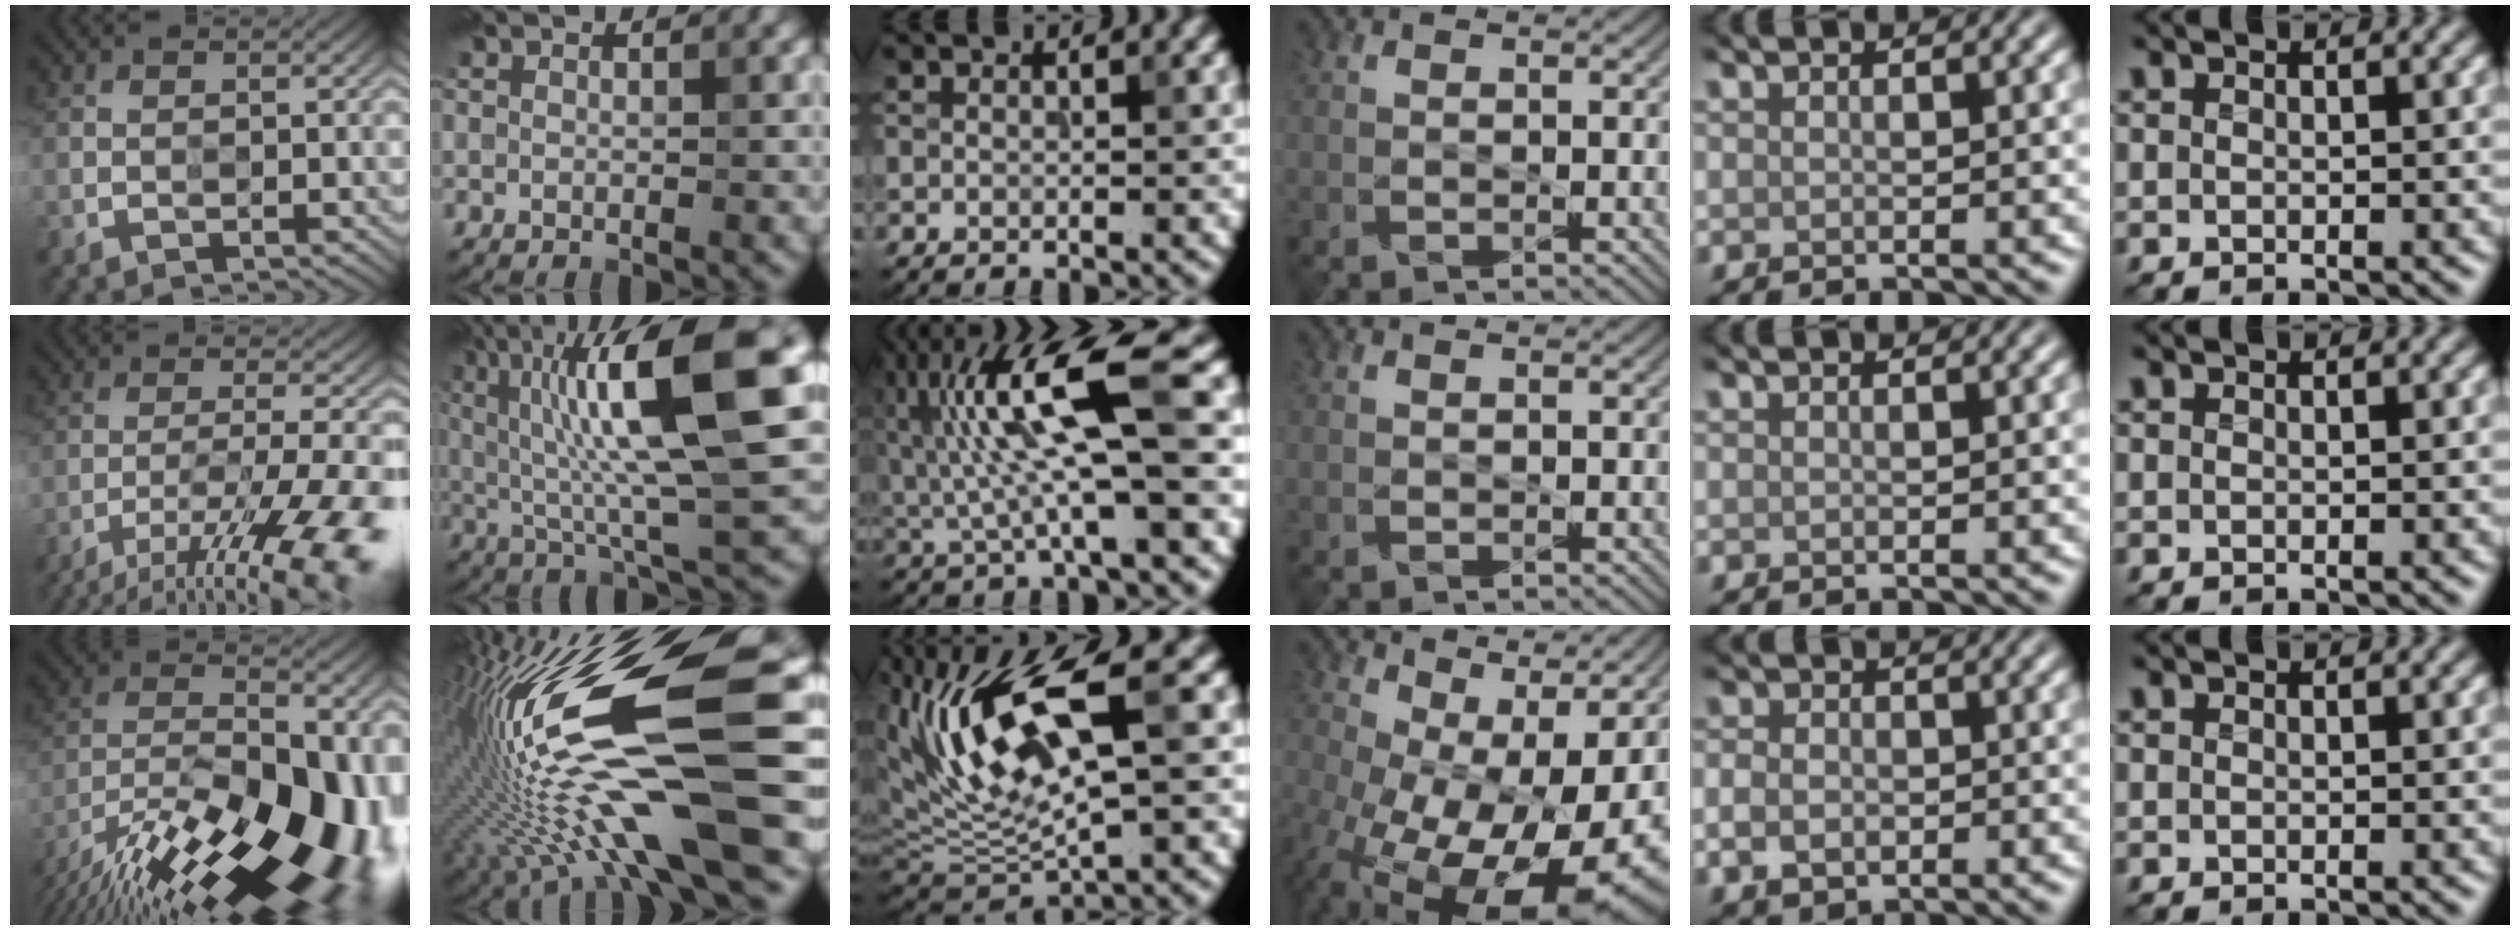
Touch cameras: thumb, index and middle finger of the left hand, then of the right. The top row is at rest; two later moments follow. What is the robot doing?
{"motion": "wipe", "object": "glass cup"}